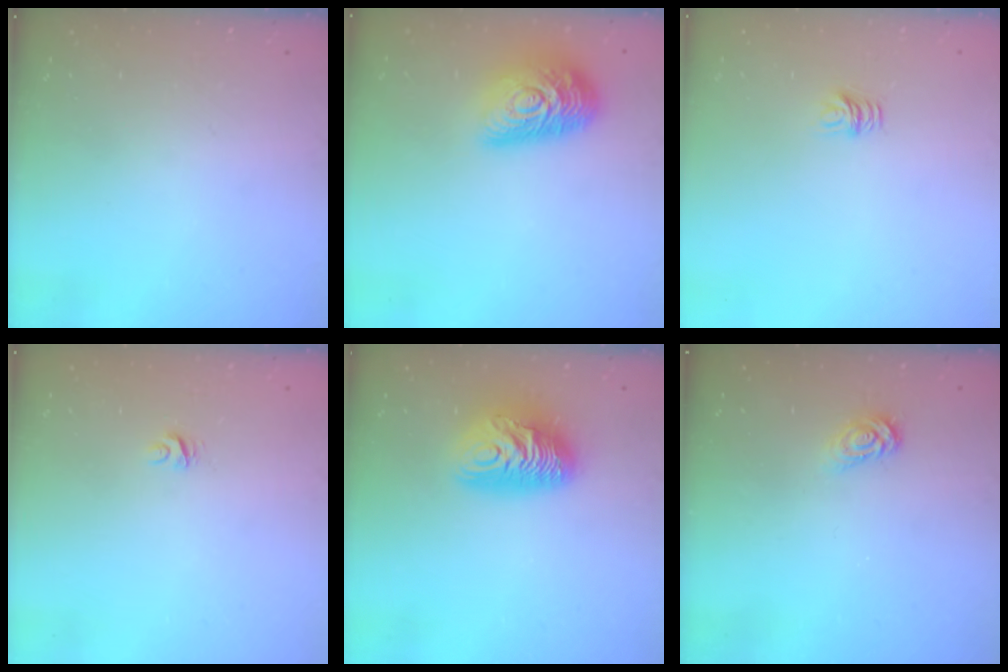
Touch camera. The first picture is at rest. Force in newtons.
{"total": 16.1, "press": 16.1, "slide": 1.0}
{"total": 5.1, "press": 5.1, "slide": 0.5}
{"total": 3.7, "press": 3.7, "slide": 0.2}
{"total": 12.4, "press": 12.3, "slide": 0.9}
{"total": 3.0, "press": 2.9, "slide": 0.3}